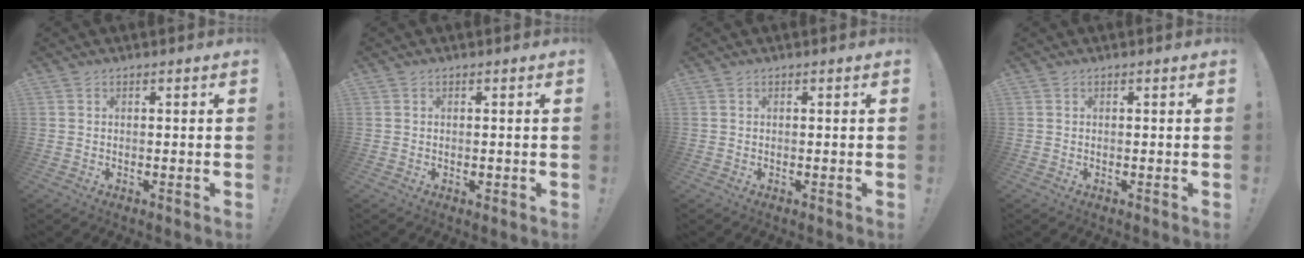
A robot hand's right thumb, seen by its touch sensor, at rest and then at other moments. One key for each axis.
{"total": 0.7, "fx": -0.3, "fy": 0.5, "fz": 0.3, "tx": -0.012, "ty": 0.005, "tz": -0.004}
{"total": 0.0}
{"total": 0.0}